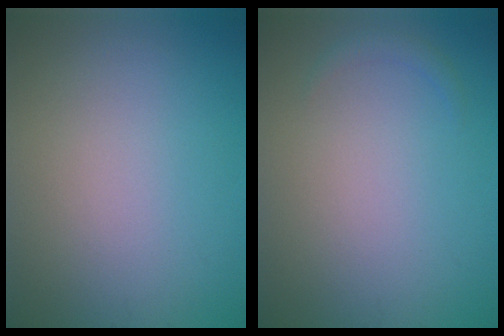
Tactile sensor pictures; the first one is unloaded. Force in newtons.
{"total": 0.8, "press": 0.8, "slide": 0.1}